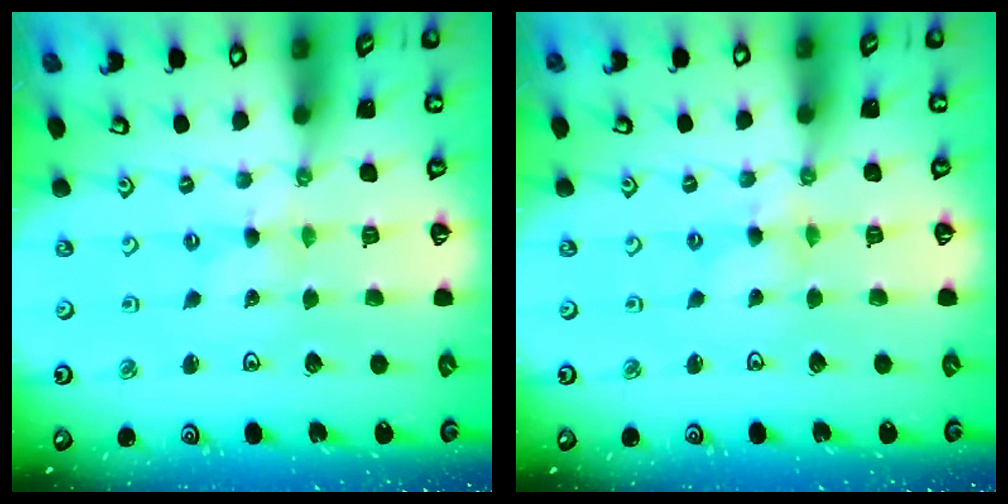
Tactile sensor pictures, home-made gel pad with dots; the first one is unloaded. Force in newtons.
{"total": 2.6, "press": 2.6, "slide": 0.3}